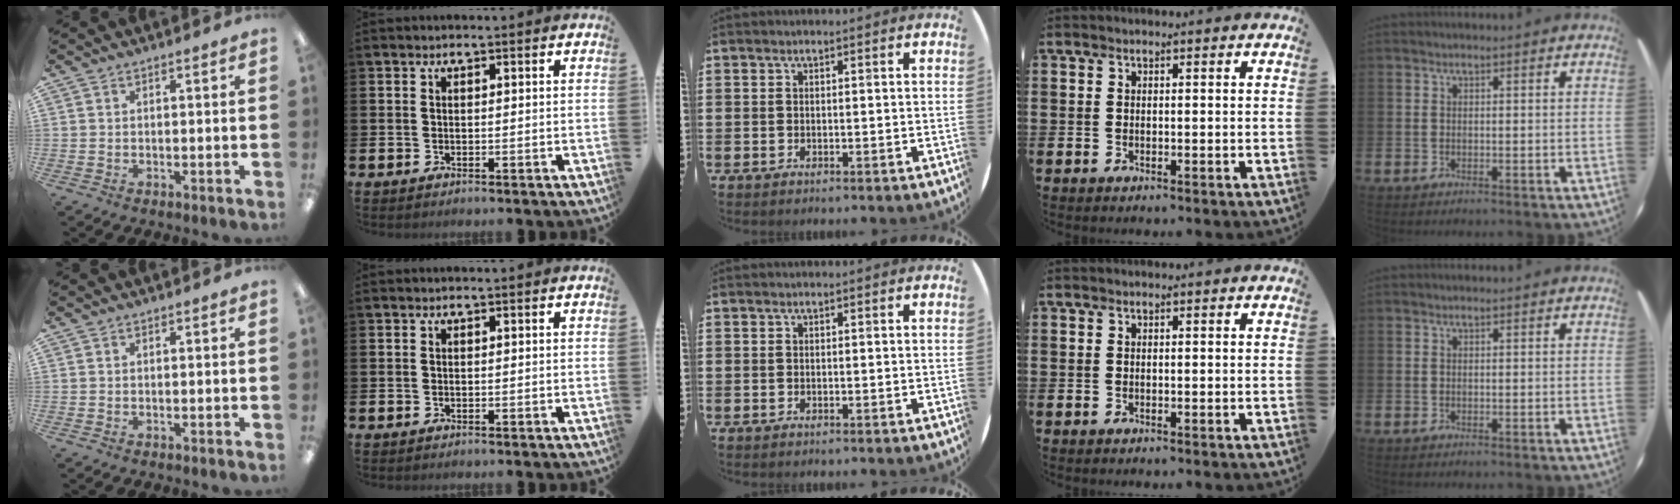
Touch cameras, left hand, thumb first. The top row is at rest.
{}